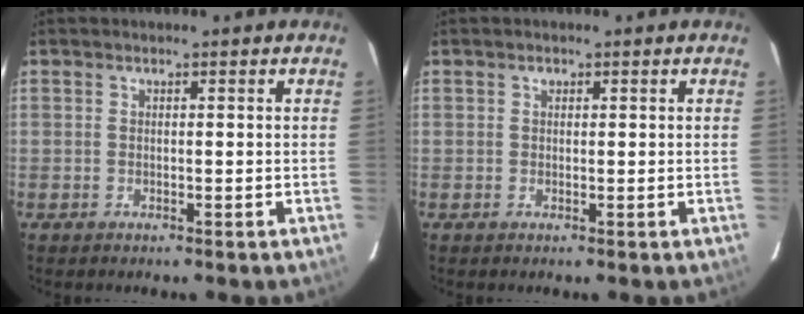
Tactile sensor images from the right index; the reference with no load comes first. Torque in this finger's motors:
{"motor_torque": [0.09, 0.01, 0.04, 0.01]}